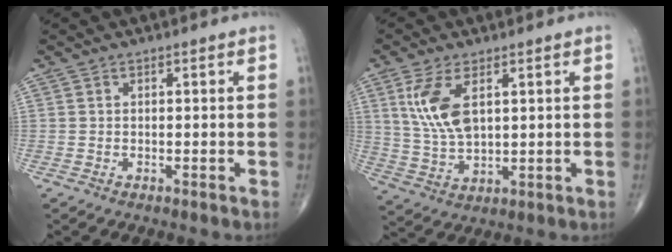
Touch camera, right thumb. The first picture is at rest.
{"total": 9.7, "force": [3.3, 4.6, 7.9], "torque": [-0.162, -0.011, 0.074]}